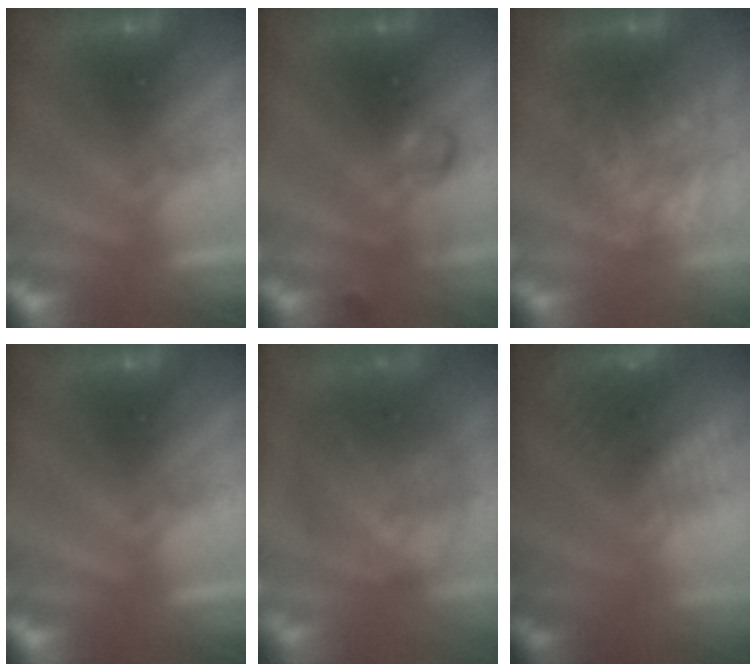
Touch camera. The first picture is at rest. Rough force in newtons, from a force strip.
{"total": 2.8}
{"total": 11.2}
{"total": 0.0}
{"total": 8.4}
{"total": 8.2}